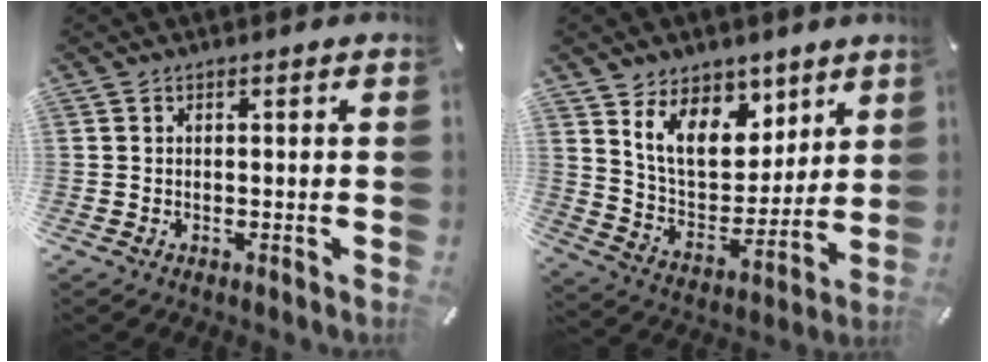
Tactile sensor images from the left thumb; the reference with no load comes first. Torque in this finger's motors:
{"motor_torque": [0.98, -0.03, 1.38, -1.39, 0.33]}